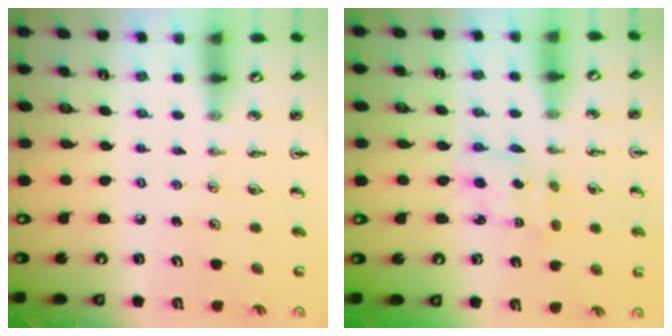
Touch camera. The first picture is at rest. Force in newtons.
{"total": 2.1, "press": 2.0, "slide": 0.4}